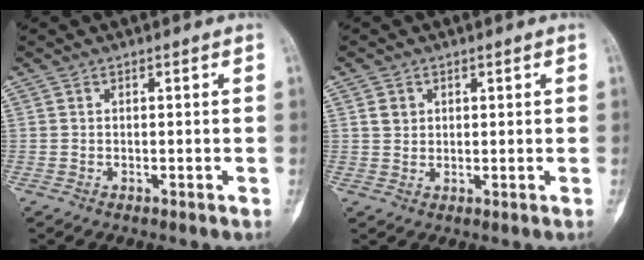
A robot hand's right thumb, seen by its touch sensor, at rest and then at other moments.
{"total": 2.3, "force": [0.9, 2.0, 0.8], "torque": [0.003, 0.000, 0.015]}